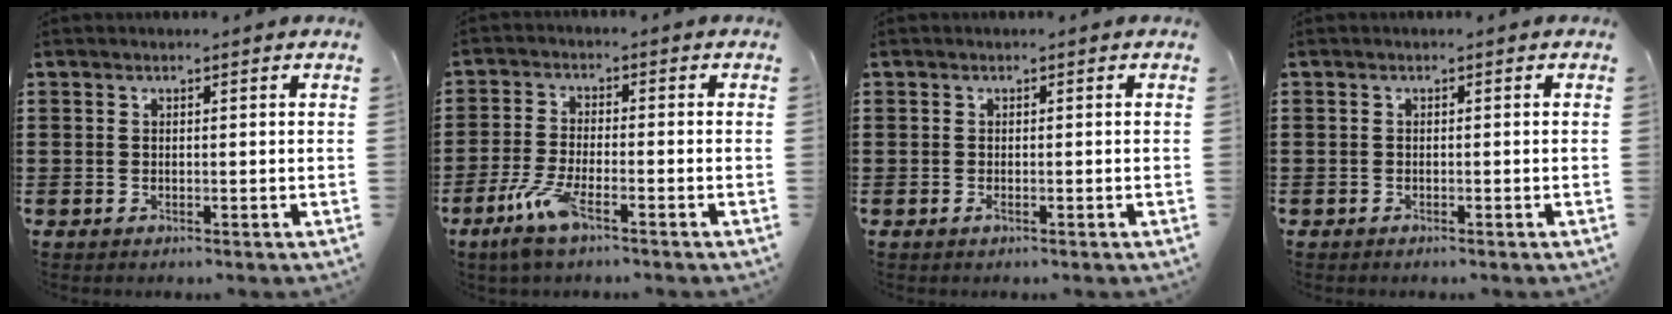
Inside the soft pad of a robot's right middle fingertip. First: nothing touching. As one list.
[{"total": 6.2, "force": [-3.6, 1.5, 4.9], "torque": [-0.119, -0.014, -0.071]}, {"total": 0.7, "force": [-0.3, 0.1, 0.6], "torque": [-0.012, -0.004, -0.004]}, {"total": 0.7, "force": [-0.6, 0.1, 0.0], "torque": [-0.001, -0.001, -0.013]}]